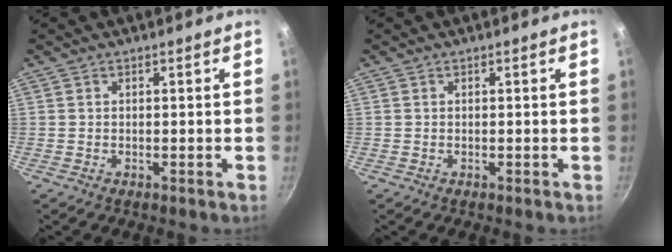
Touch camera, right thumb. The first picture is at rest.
{"total": 0.0}